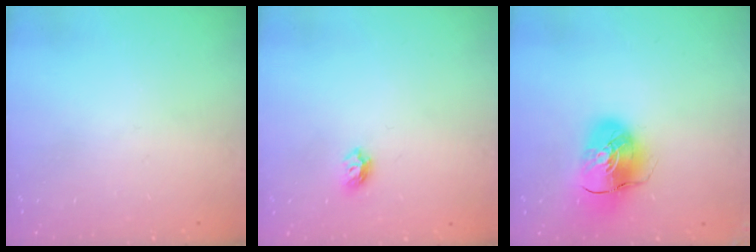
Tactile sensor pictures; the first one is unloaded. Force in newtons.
{"total": 5.5, "press": 5.5, "slide": 0.8}
{"total": 10.8, "press": 10.6, "slide": 1.6}